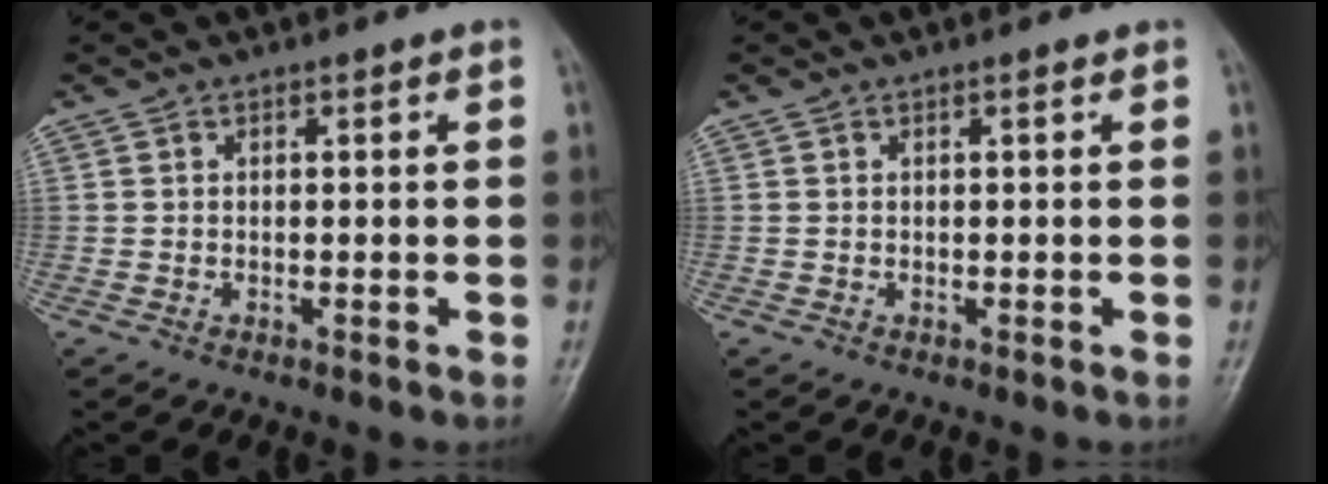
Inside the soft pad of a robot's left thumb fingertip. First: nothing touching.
{"total": 0.0}